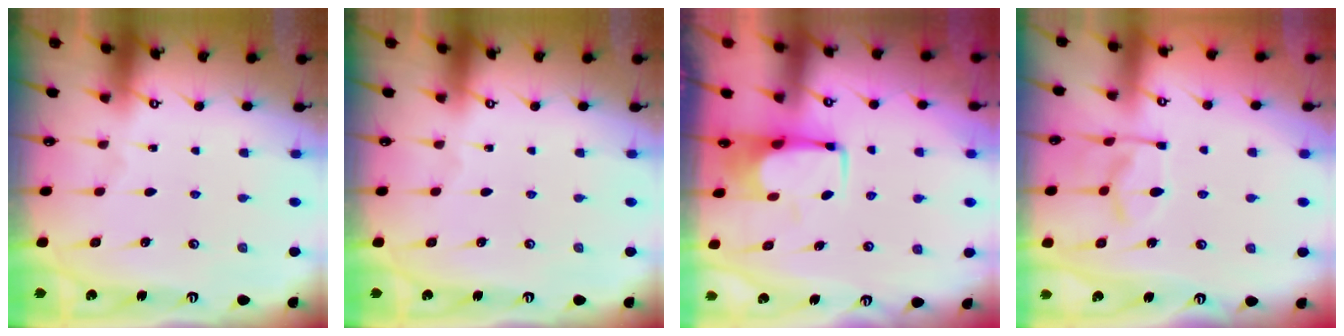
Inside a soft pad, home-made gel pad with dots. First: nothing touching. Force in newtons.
{"total": 0.0}
{"total": 3.9, "press": 3.9, "slide": 0.7}
{"total": 3.6, "press": 3.5, "slide": 0.8}